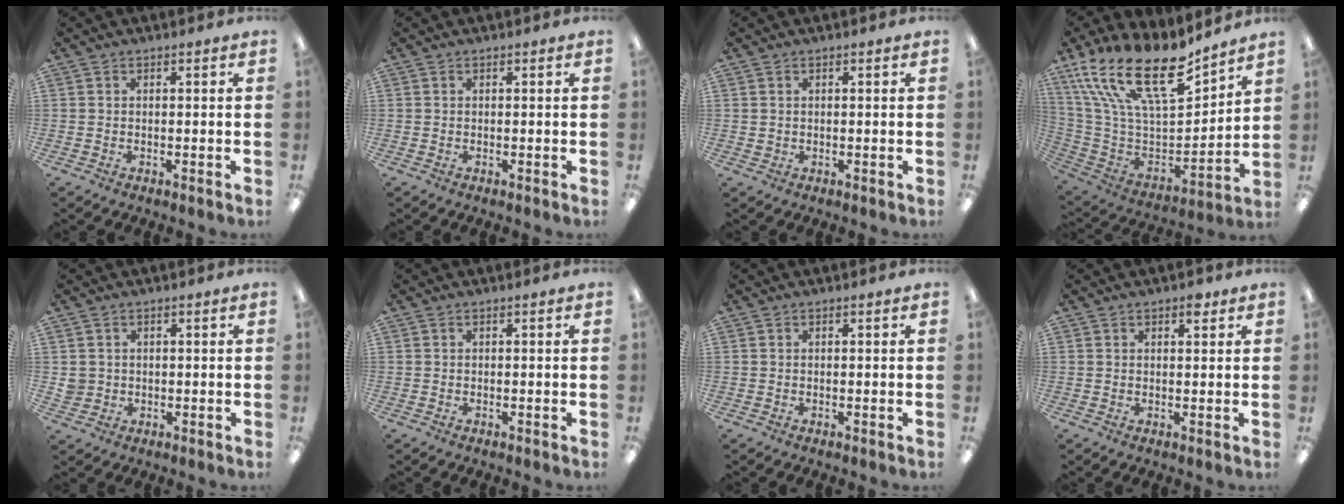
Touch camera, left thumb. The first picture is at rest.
{"total": 0.0}
{"total": 0.7, "force": [0.4, 0.6, -0.1], "torque": [0.001, 0.003, 0.007]}
{"total": 23.1, "force": [15.9, 8.5, 14.3], "torque": [-0.279, -0.114, 0.282]}
{"total": 2.8, "force": [0.5, 2.7, 0.1], "torque": [-0.008, 0.006, 0.010]}
{"total": 0.0}
{"total": 0.0}
{"total": 2.5, "force": [1.7, 1.2, 1.3], "torque": [-0.003, -0.007, 0.025]}